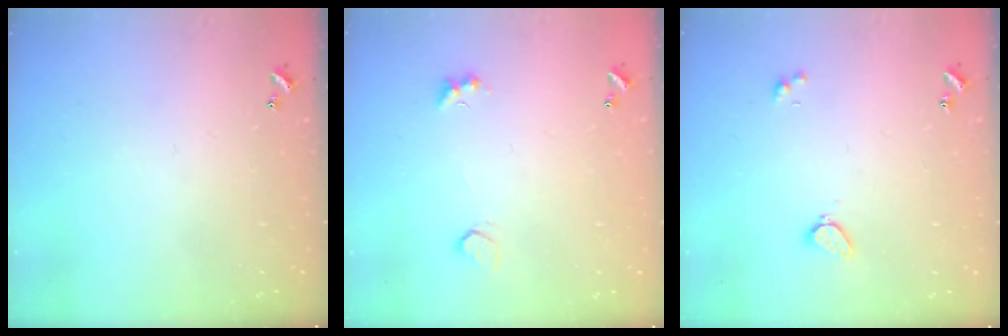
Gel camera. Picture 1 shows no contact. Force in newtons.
{"total": 2.8, "press": 2.6, "slide": 1.0}
{"total": 2.1, "press": 2.0, "slide": 0.6}